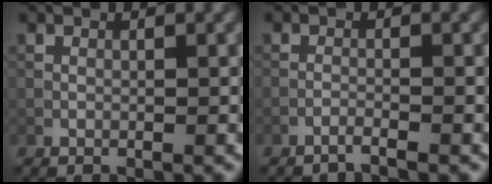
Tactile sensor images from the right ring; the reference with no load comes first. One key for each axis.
{"total": 1.2, "fx": -1.1, "fy": 0.1, "fz": 0.6, "tx": -0.005, "ty": 0.004, "tz": -0.030}